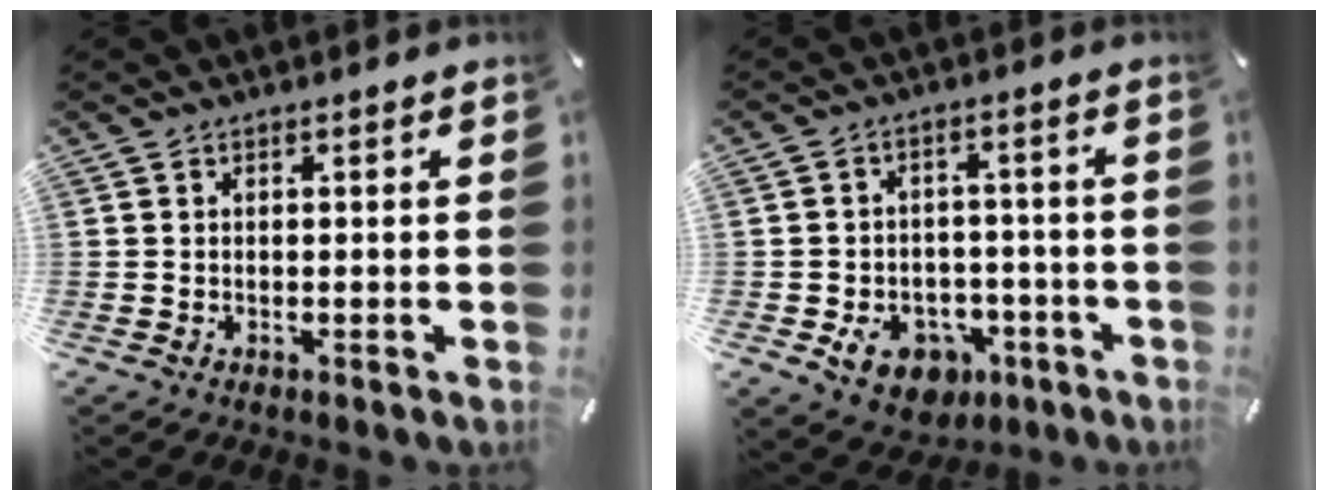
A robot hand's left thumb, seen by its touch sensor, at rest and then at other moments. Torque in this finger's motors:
{"motor_torque": [0.51, 0.76, 0.75, 0.34, 0.22]}